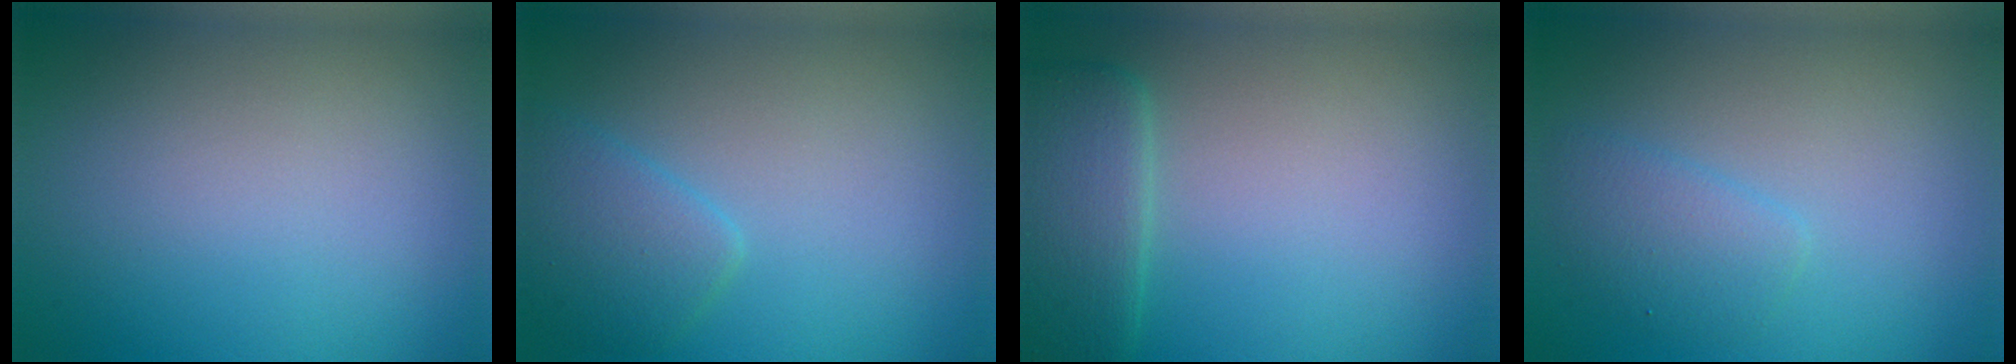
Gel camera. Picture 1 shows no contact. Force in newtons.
{"total": 2.8, "press": 2.8, "slide": 0.1}
{"total": 3.4, "press": 2.9, "slide": 1.8}
{"total": 2.2, "press": 2.2, "slide": 0.1}